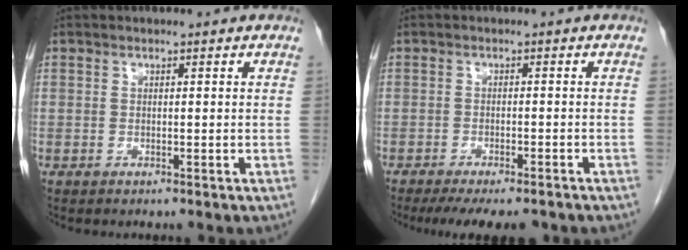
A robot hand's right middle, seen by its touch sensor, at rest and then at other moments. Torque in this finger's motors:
{"motor_torque": [0.58, -0.47, 0.13, 0.05]}